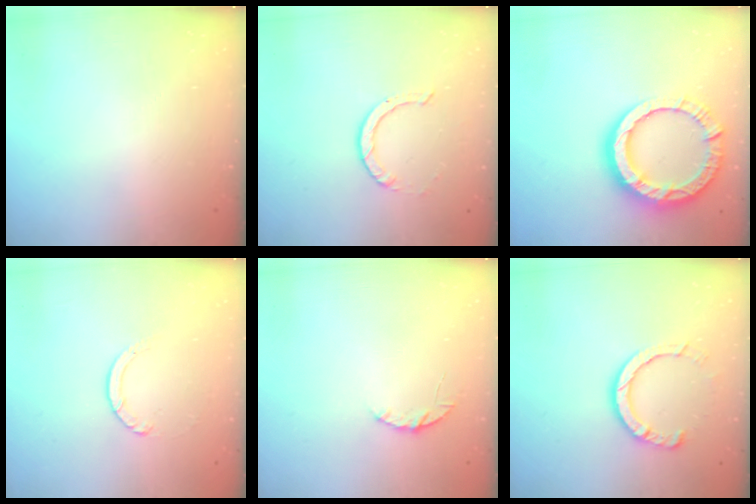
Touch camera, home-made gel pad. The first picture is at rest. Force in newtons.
{"total": 2.2, "press": 2.2, "slide": 0.2}
{"total": 15.9, "press": 15.8, "slide": 1.6}
{"total": 2.4, "press": 2.4, "slide": 0.2}
{"total": 4.2, "press": 4.2, "slide": 0.5}
{"total": 8.0, "press": 8.0, "slide": 0.8}